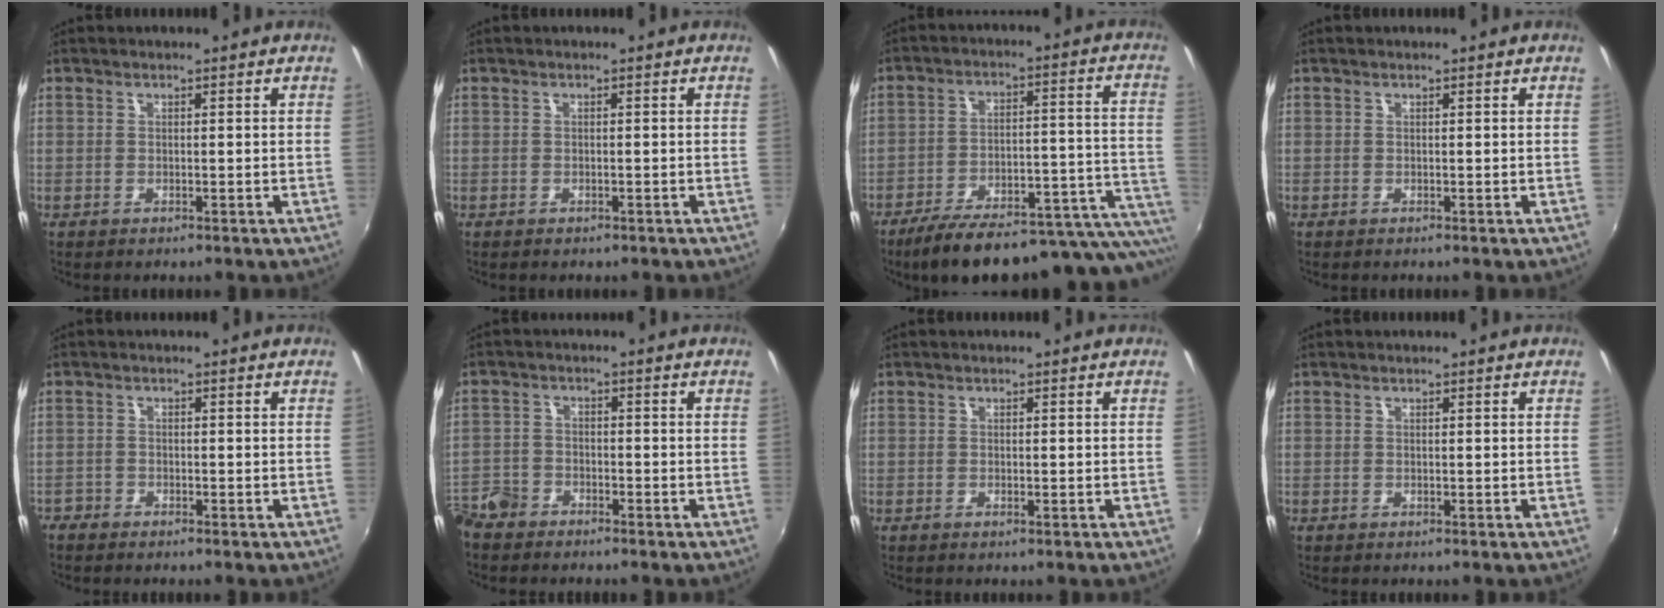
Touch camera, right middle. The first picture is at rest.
{"total": 0.9, "force": [-0.8, 0.3, 0.4], "torque": [-0.007, -0.006, -0.009]}
{"total": 25.0, "force": [-18.4, 6.7, 15.5], "torque": [-0.203, -0.025, -0.245]}
{"total": 0.0}
{"total": 2.1, "force": [-1.8, 0.9, 0.3], "torque": [-0.010, -0.006, -0.037]}
{"total": 6.9, "force": [-5.6, 3.9, 1.4], "torque": [-0.045, 0.001, -0.111]}
{"total": 0.6, "force": [0.1, -0.5, 0.2], "torque": [-0.002, 0.000, 0.000]}
{"total": 0.0}